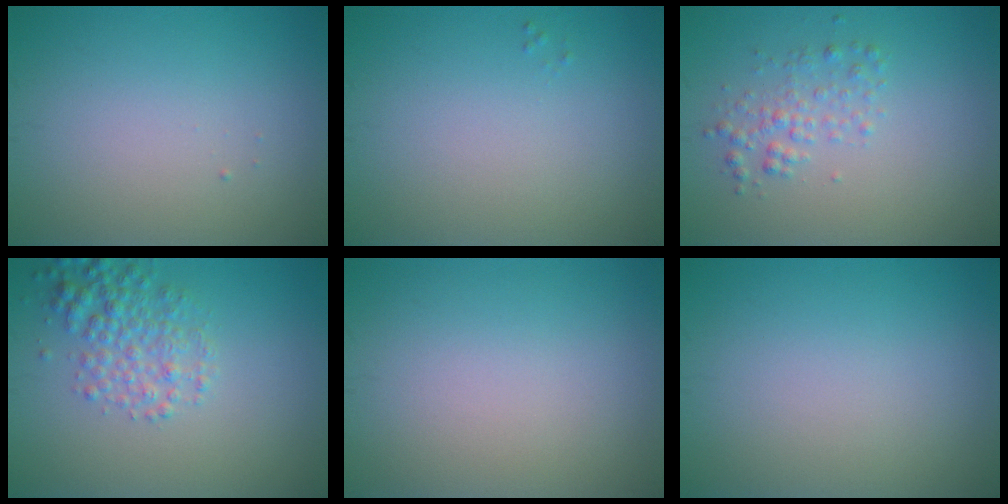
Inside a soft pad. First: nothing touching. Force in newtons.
{"total": 0.0}
{"total": 2.0, "press": 2.0, "slide": 0.1}
{"total": 3.4, "press": 3.4, "slide": 0.1}
{"total": 0.0}
{"total": 0.0}